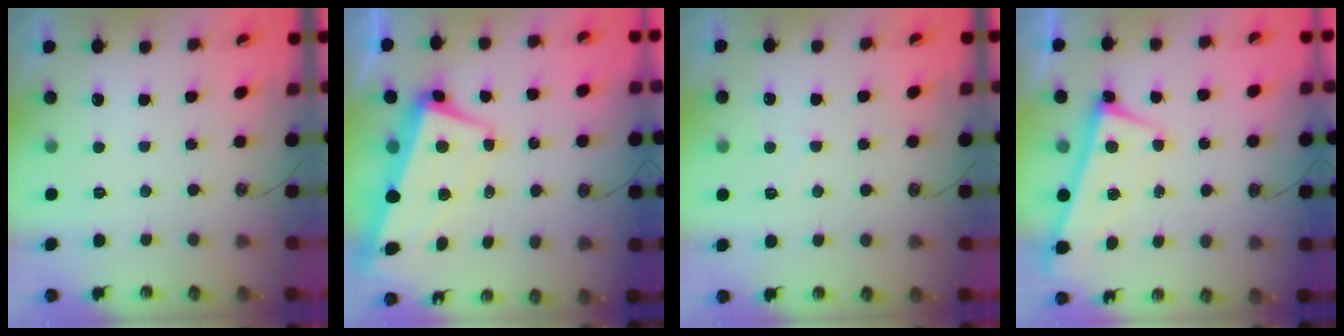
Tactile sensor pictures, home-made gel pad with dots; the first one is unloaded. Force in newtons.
{"total": 2.8, "press": 2.3, "slide": 1.6}
{"total": 2.5, "press": 2.3, "slide": 0.8}
{"total": 0.8, "press": 0.6, "slide": 0.5}